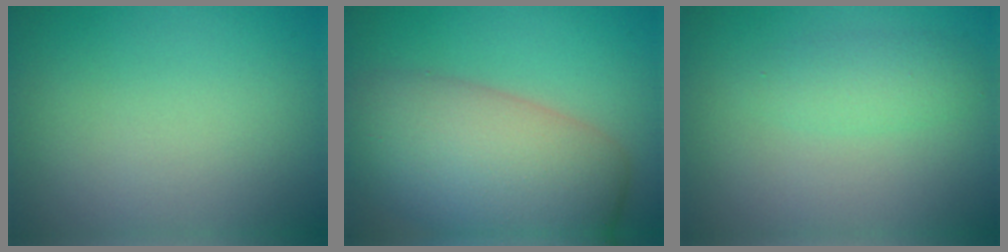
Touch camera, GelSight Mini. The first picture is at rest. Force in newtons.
{"total": 10.8, "press": 10.8, "slide": 0.4}
{"total": 2.1, "press": 2.0, "slide": 0.2}